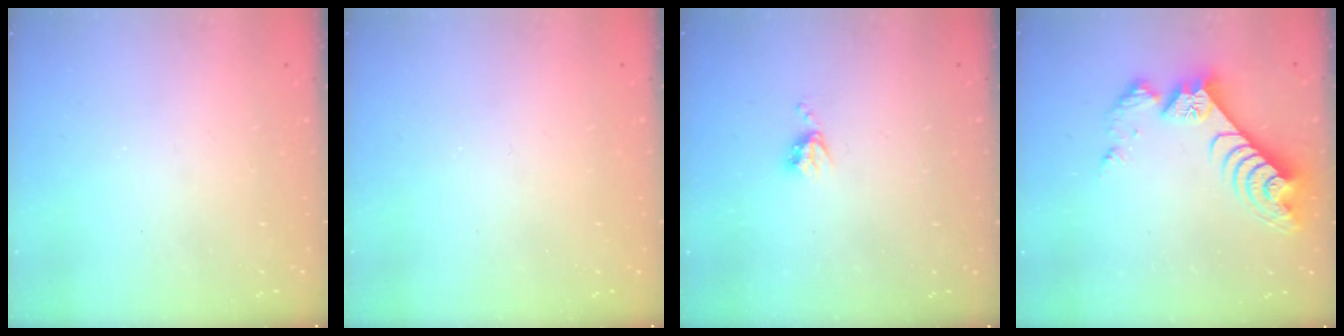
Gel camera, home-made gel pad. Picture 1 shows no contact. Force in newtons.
{"total": 0.0}
{"total": 4.3, "press": 4.2, "slide": 0.6}
{"total": 12.5, "press": 12.5, "slide": 1.1}